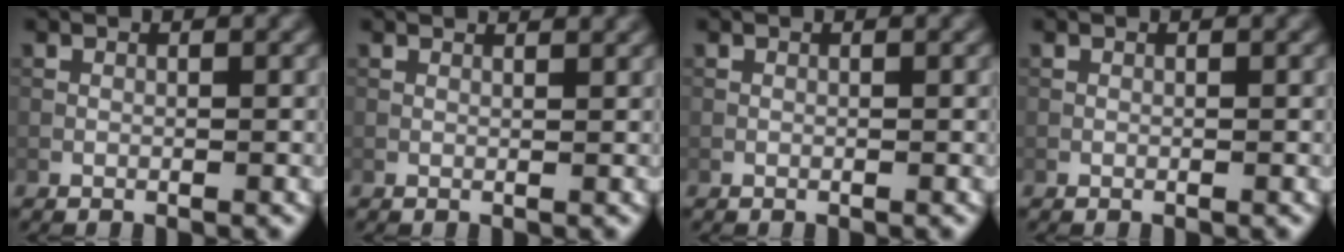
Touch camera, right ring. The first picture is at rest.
{"total": 1.8, "force": [1.6, 0.3, 0.7], "torque": [-0.016, -0.003, 0.012]}
{"total": 0.0}
{"total": 0.0}